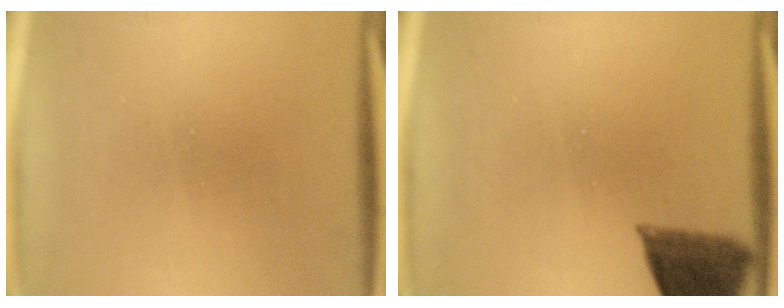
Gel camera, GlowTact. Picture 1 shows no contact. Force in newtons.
{"total": 9.5}